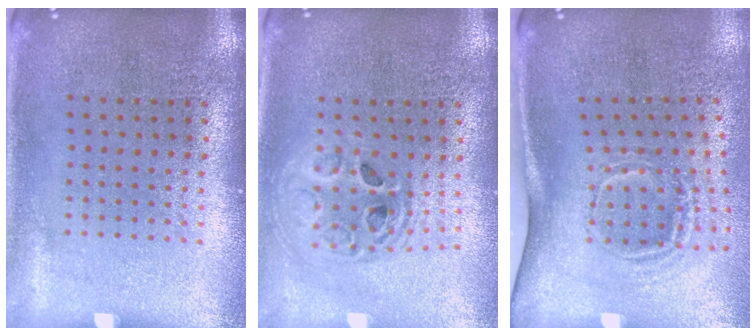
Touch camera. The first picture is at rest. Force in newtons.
{"total": 1.8, "press": 1.5, "slide": 1.0}
{"total": 1.9, "press": 1.2, "slide": 1.5}